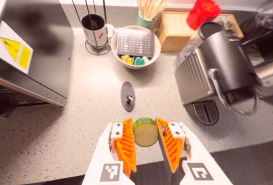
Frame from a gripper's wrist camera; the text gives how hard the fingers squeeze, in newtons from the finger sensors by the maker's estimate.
{"total": 10.8, "left": 10.5, "right": 11.1}